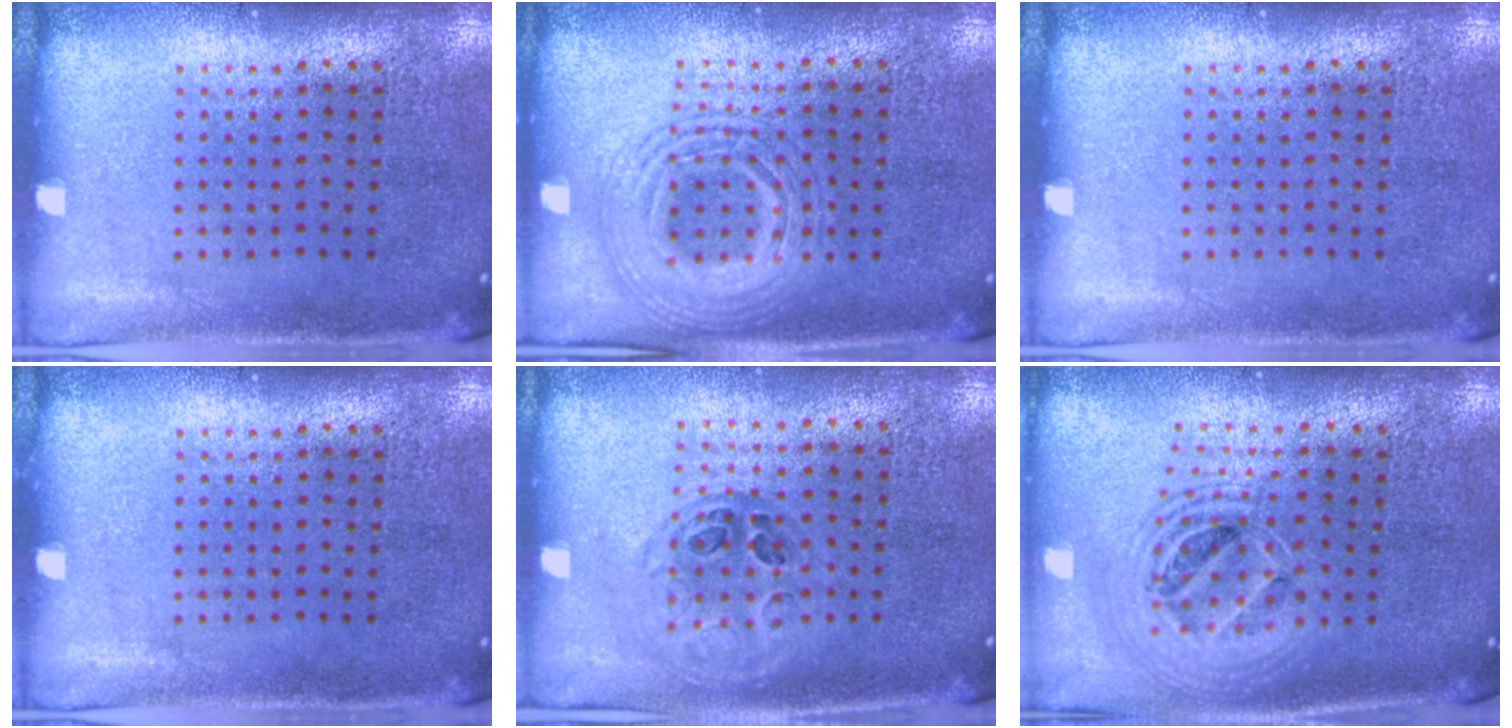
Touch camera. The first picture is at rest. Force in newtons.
{"total": 2.5, "press": 2.4, "slide": 0.2}
{"total": 0.0}
{"total": 0.0}
{"total": 0.9, "press": 0.9, "slide": 0.3}
{"total": 2.1, "press": 1.7, "slide": 1.3}